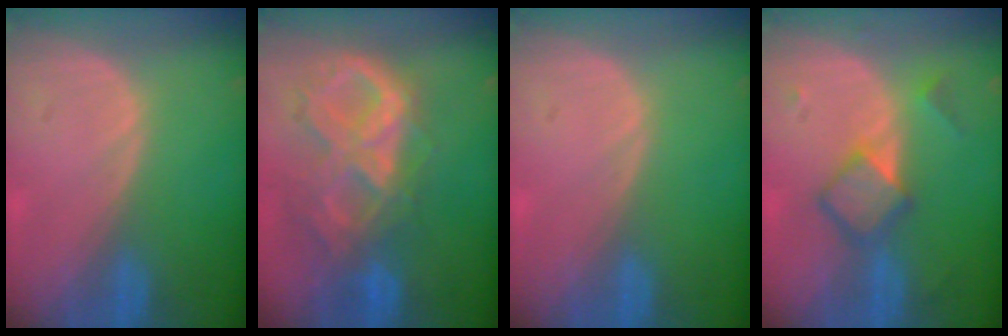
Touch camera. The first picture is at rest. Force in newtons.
{"total": 10.6, "press": 9.0, "slide": 5.6}
{"total": 0.0}
{"total": 5.1, "press": 5.1, "slide": 0.0}